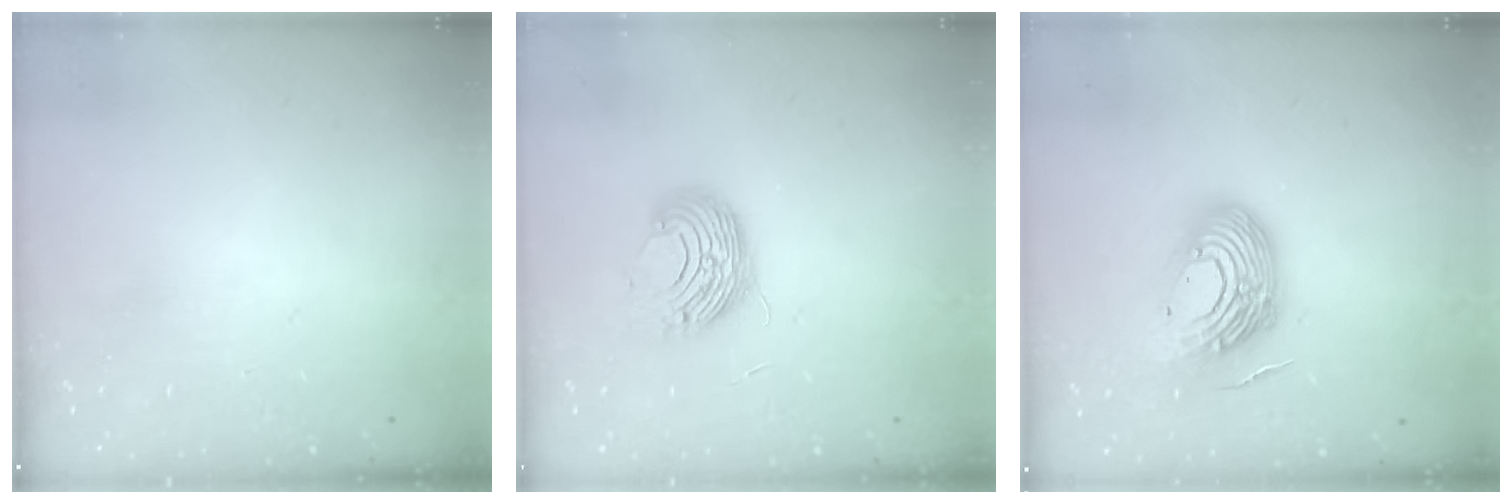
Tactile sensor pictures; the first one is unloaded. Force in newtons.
{"total": 9.7, "press": 9.7, "slide": 0.1}
{"total": 15.1, "press": 15.0, "slide": 1.9}